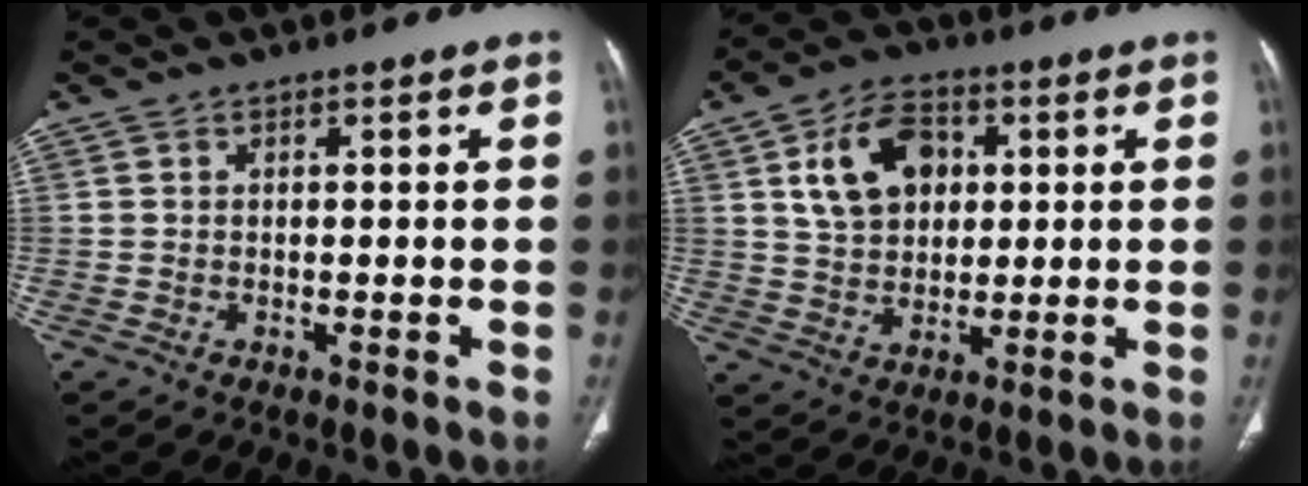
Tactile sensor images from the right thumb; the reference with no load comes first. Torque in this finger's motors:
{"motor_torque": [0.14, 0.39, 0.12, -0.04, 0.14]}